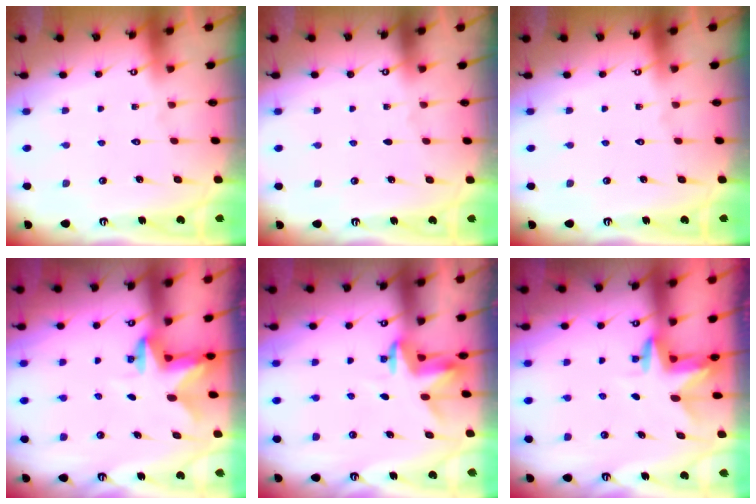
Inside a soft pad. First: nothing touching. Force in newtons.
{"total": 0.0}
{"total": 0.0}
{"total": 2.7, "press": 2.6, "slide": 0.5}
{"total": 3.5, "press": 3.5, "slide": 0.3}
{"total": 2.7, "press": 2.7, "slide": 0.2}